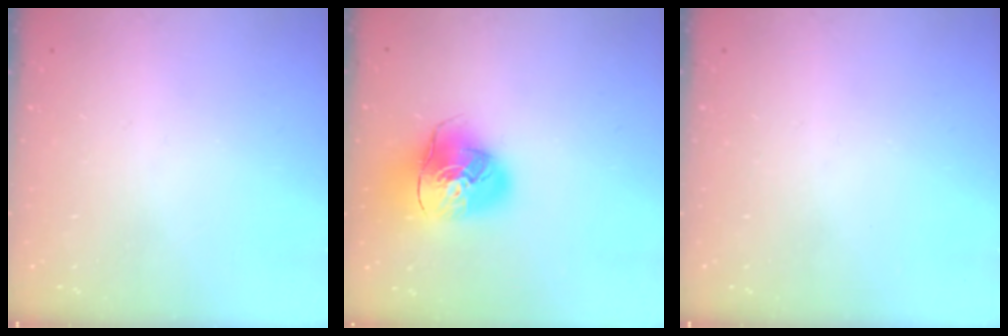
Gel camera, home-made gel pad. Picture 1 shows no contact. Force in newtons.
{"total": 16.2, "press": 16.0, "slide": 2.4}
{"total": 0.0}